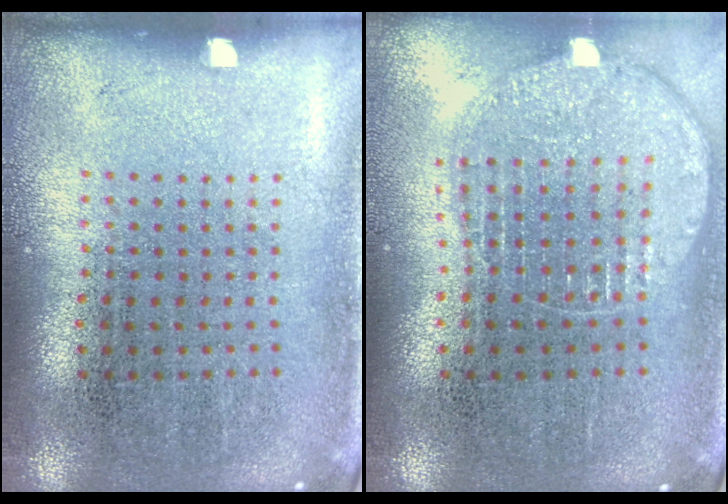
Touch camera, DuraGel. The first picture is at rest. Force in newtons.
{"total": 1.1, "press": 1.1, "slide": 0.3}